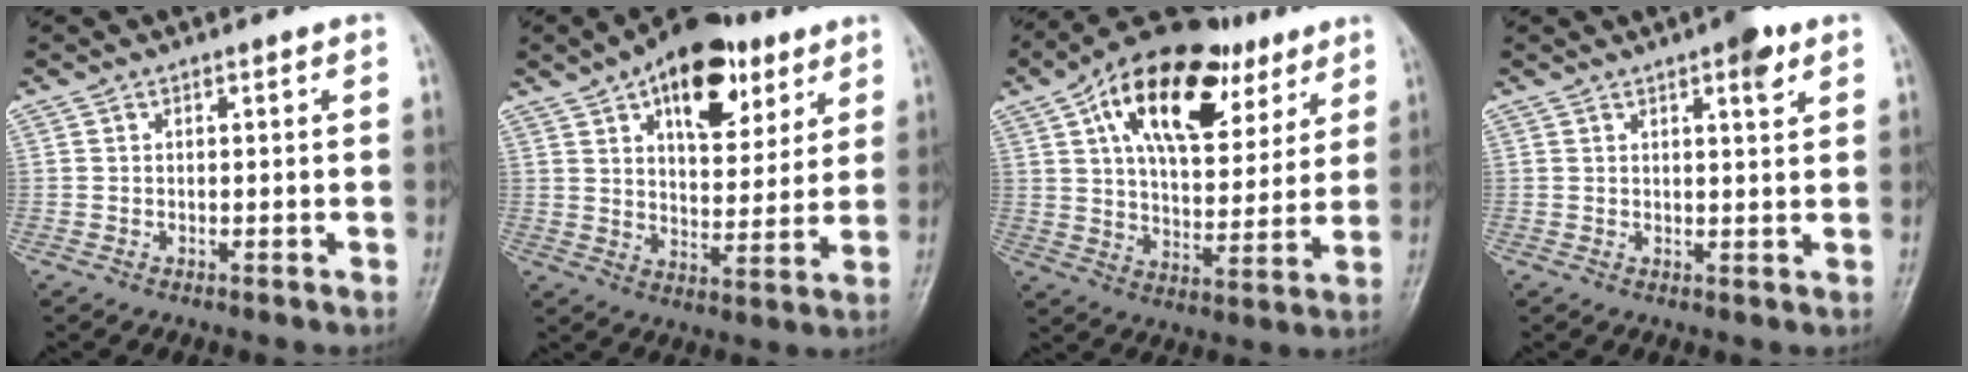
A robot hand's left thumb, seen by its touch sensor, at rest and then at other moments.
{"total": 17.4, "force": [9.2, 9.1, 11.7], "torque": [-0.125, -0.027, 0.140]}
{"total": 23.3, "force": [11.3, 12.2, 16.3], "torque": [-0.222, -0.009, 0.181]}
{"total": 4.4, "force": [2.5, 1.2, 3.4], "torque": [-0.042, -0.010, 0.031]}